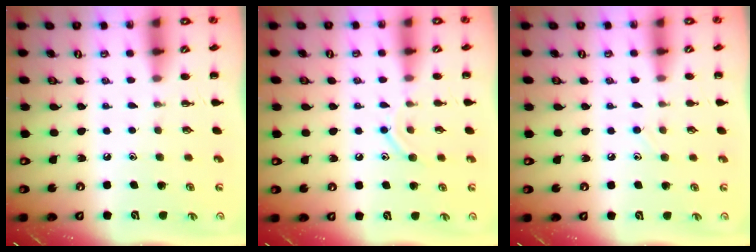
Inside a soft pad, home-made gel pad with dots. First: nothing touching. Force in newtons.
{"total": 8.5, "press": 8.4, "slide": 1.4}
{"total": 6.5, "press": 6.1, "slide": 2.2}